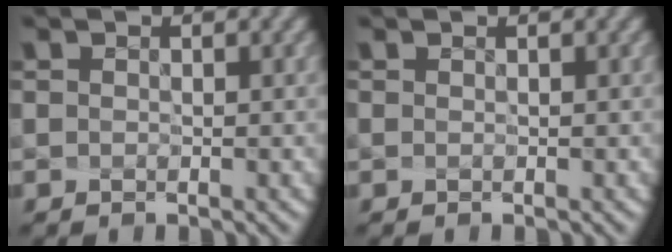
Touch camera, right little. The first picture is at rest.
{"total": 0.0}